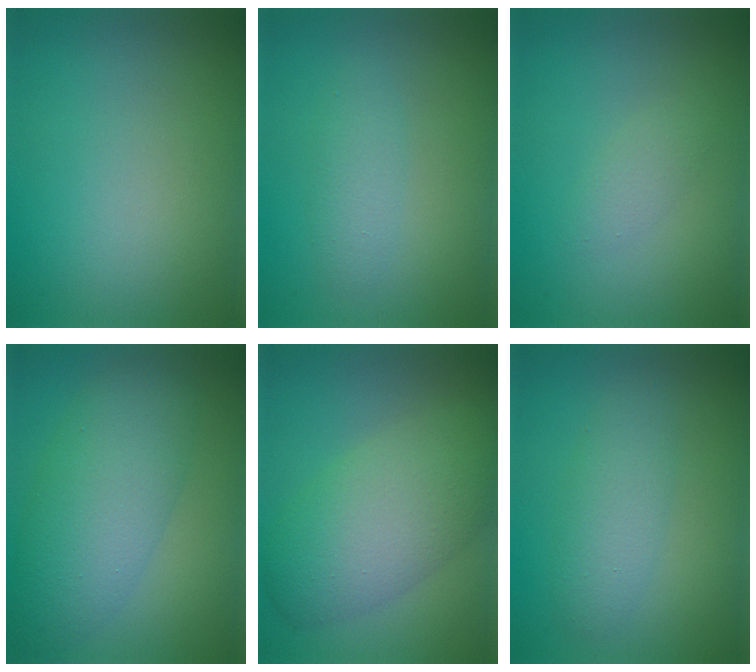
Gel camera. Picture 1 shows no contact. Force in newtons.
{"total": 1.9, "press": 1.9, "slide": 0.0}
{"total": 1.3, "press": 1.3, "slide": 0.1}
{"total": 6.9, "press": 6.9, "slide": 0.3}
{"total": 7.6, "press": 7.6, "slide": 0.4}
{"total": 3.0, "press": 3.0, "slide": 0.2}